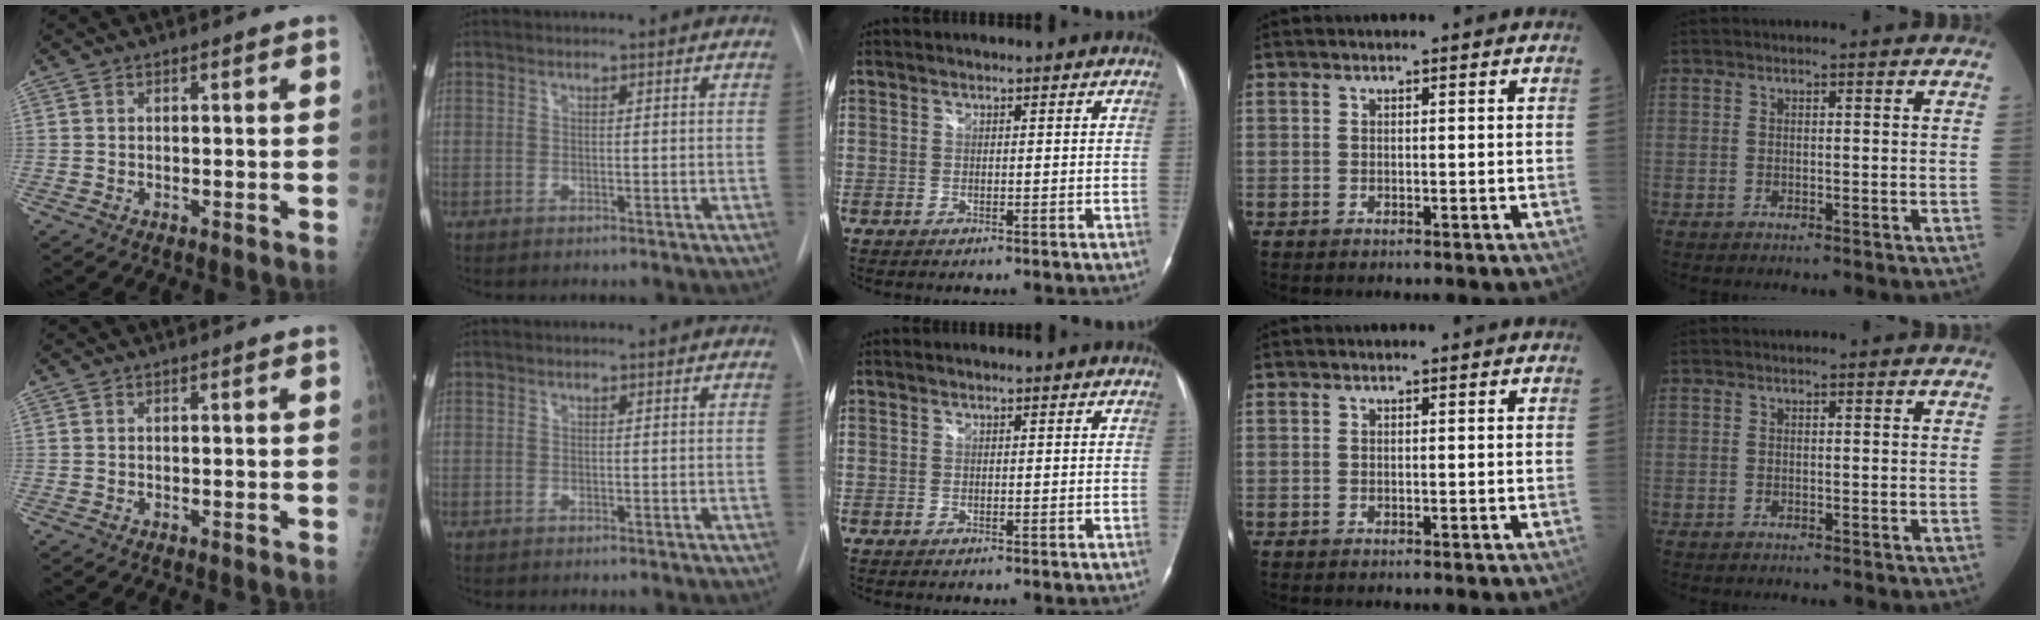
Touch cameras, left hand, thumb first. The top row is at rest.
{}